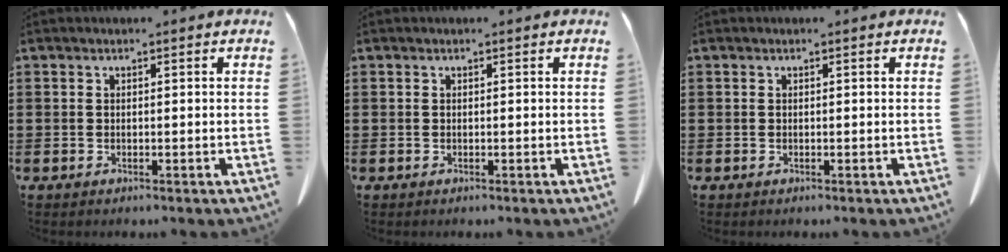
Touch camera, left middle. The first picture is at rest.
{"total": 0.0}
{"total": 0.0}